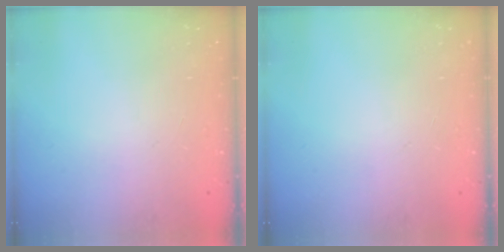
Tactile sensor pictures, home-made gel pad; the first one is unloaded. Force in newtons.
{"total": 0.0}